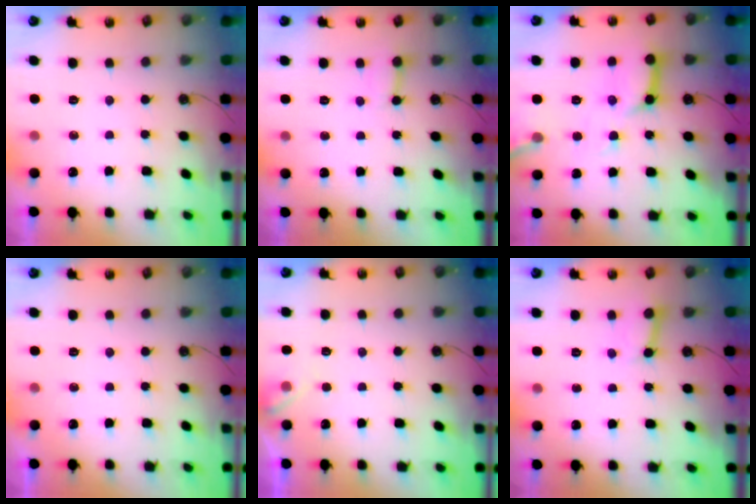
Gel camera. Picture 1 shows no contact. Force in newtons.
{"total": 3.8, "press": 3.7, "slide": 0.4}
{"total": 14.8, "press": 14.7, "slide": 1.6}
{"total": 0.0}
{"total": 5.3, "press": 5.2, "slide": 0.7}
{"total": 4.4, "press": 4.3, "slide": 0.7}